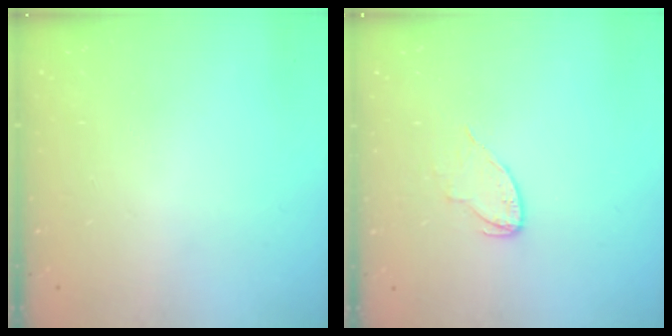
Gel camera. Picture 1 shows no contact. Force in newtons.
{"total": 4.9, "press": 4.9, "slide": 0.4}